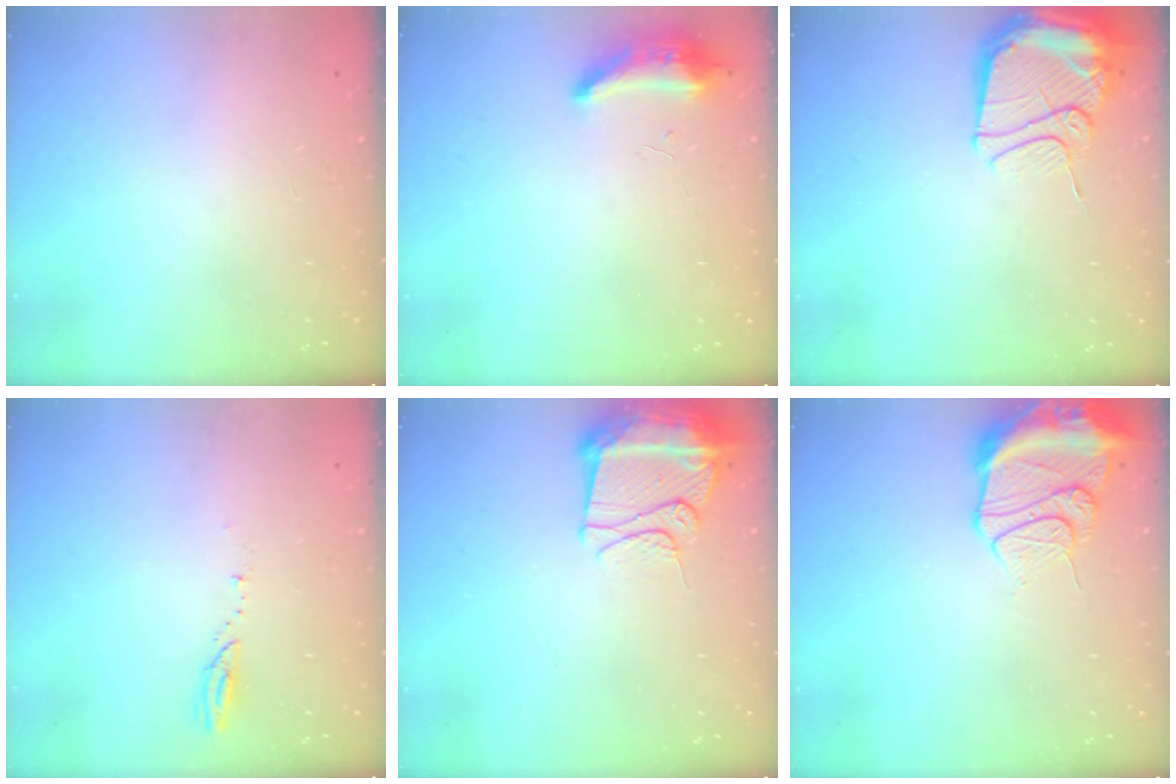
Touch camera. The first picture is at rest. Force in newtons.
{"total": 8.5, "press": 8.4, "slide": 1.6}
{"total": 13.3, "press": 13.2, "slide": 1.4}
{"total": 3.4, "press": 3.4, "slide": 0.3}
{"total": 13.1, "press": 13.1, "slide": 1.4}
{"total": 14.0, "press": 13.9, "slide": 1.7}